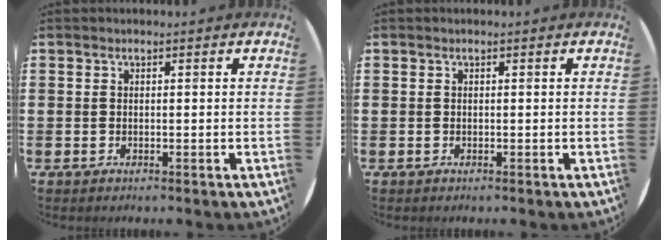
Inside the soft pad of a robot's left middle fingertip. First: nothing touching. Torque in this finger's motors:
{"motor_torque": [-0.22, -0.05, -0.01, -0.01]}